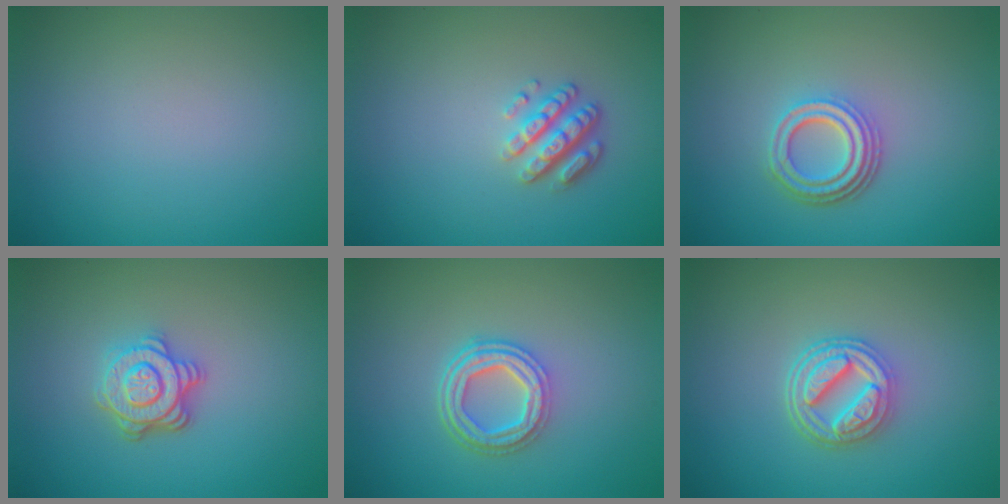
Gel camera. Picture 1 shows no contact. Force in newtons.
{"total": 2.9, "press": 2.4, "slide": 1.7}
{"total": 4.0, "press": 3.0, "slide": 2.6}
{"total": 4.1, "press": 3.2, "slide": 2.6}
{"total": 4.4, "press": 3.3, "slide": 2.8}
{"total": 4.6, "press": 3.7, "slide": 2.7}